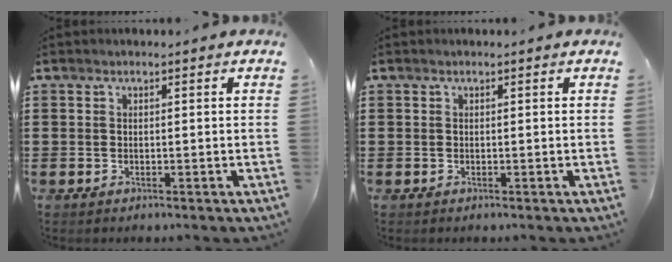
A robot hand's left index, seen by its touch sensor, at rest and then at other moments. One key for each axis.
{"total": 0.0}